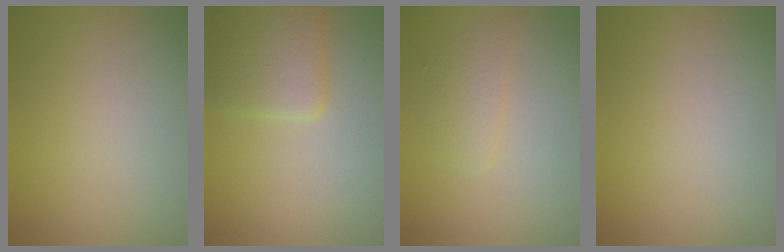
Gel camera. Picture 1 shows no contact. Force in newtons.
{"total": 3.7, "press": 3.6, "slide": 0.2}
{"total": 1.5, "press": 1.5, "slide": 0.0}
{"total": 0.0}